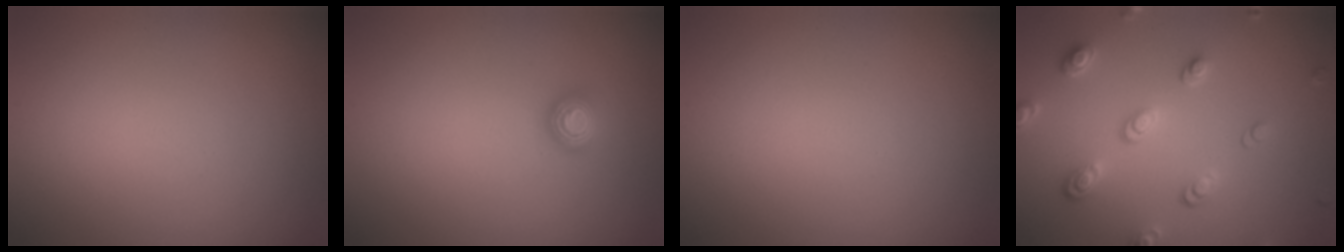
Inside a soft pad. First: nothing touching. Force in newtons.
{"total": 1.1, "press": 1.1, "slide": 0.2}
{"total": 0.0}
{"total": 3.6, "press": 2.7, "slide": 2.4}